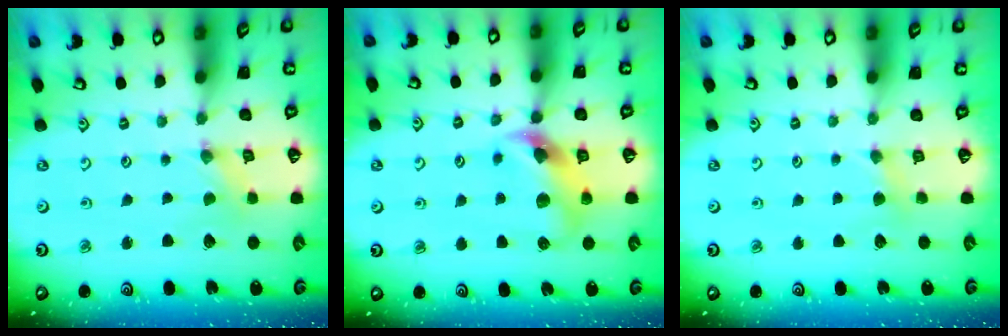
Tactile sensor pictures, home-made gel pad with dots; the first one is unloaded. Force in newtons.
{"total": 10.0, "press": 9.9, "slide": 1.6}
{"total": 2.7, "press": 2.7, "slide": 0.4}